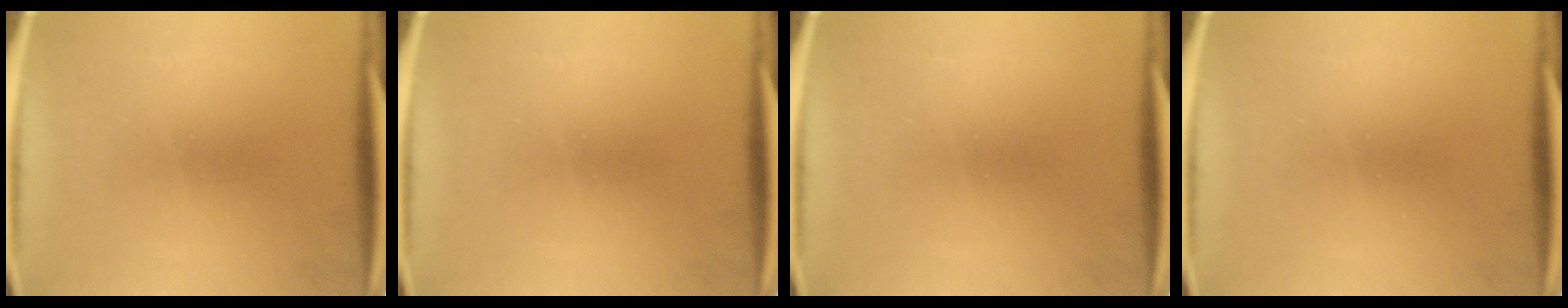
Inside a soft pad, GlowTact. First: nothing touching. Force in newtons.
{"total": 0.0}
{"total": 0.0}
{"total": 0.0}